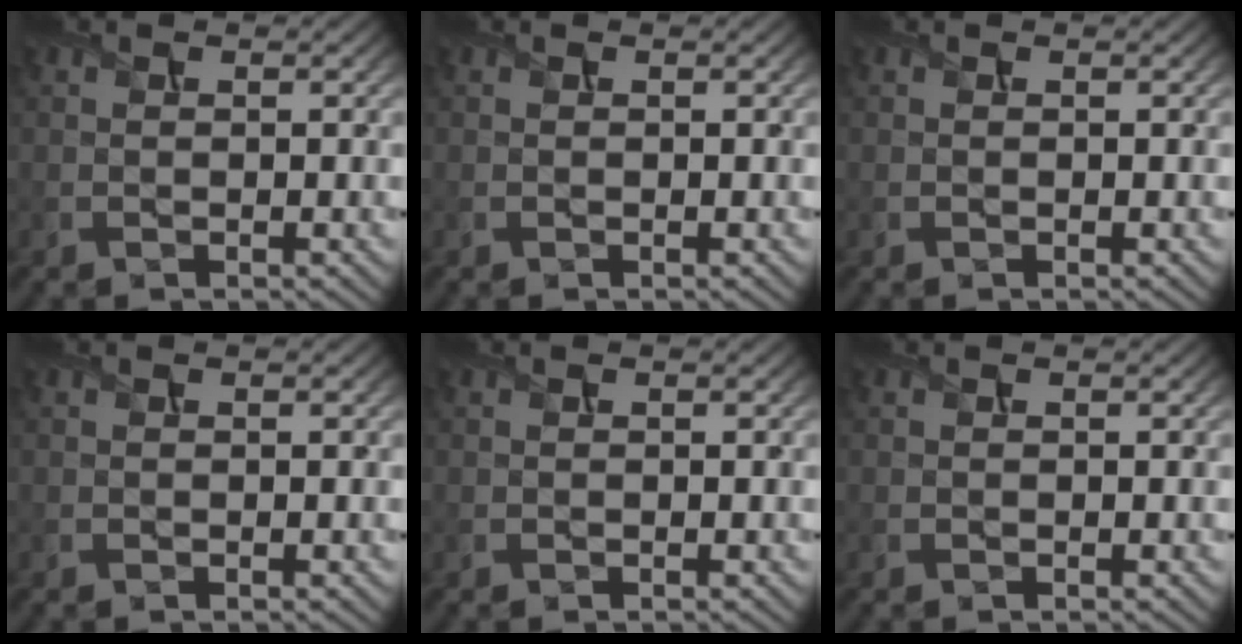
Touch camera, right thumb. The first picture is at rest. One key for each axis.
{"total": 0.0}
{"total": 0.0}
{"total": 0.0}
{"total": 0.0}
{"total": 0.0}